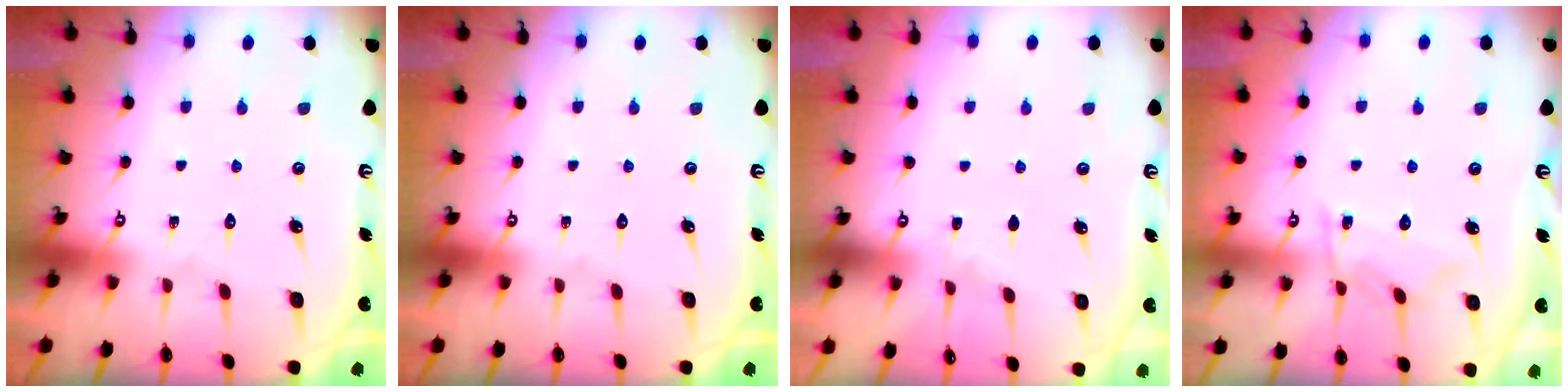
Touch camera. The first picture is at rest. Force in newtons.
{"total": 0.0}
{"total": 0.7, "press": 0.7, "slide": 0.2}
{"total": 7.6, "press": 7.5, "slide": 0.8}